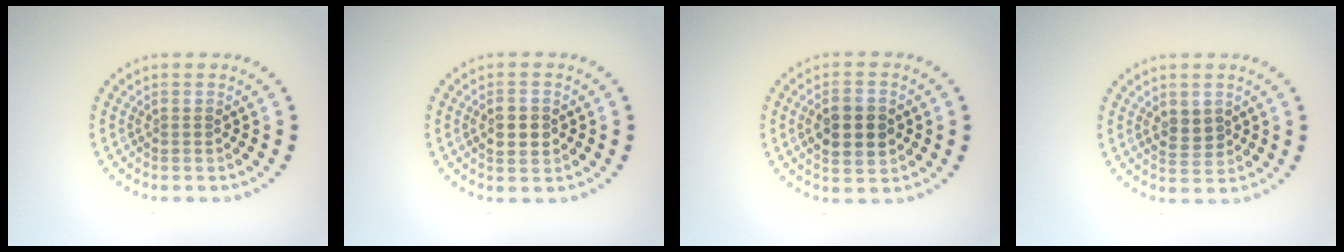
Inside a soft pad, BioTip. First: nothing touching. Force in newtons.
{"total": 2.8, "press": 2.8, "slide": 0.1}
{"total": 4.4, "press": 4.4, "slide": 0.2}
{"total": 2.1, "press": 2.0, "slide": 0.4}